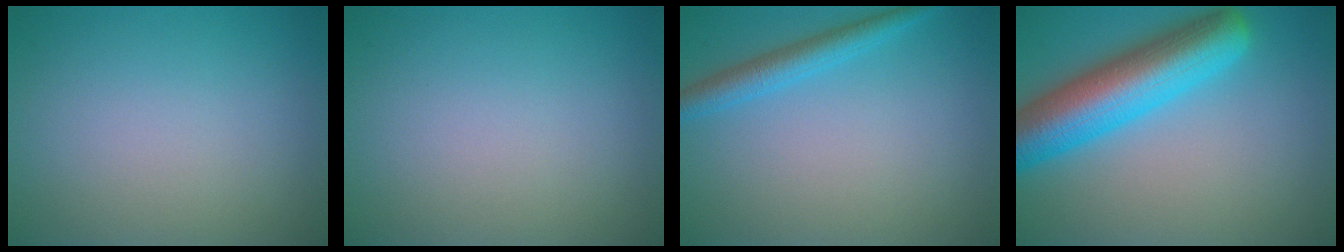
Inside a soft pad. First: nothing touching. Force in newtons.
{"total": 0.0}
{"total": 2.7, "press": 2.7, "slide": 0.2}
{"total": 9.1, "press": 9.1, "slide": 0.3}